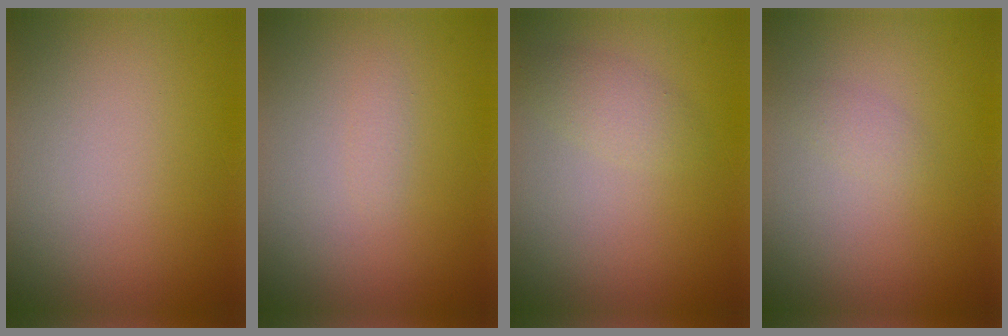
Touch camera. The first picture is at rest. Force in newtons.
{"total": 0.6, "press": 0.6, "slide": 0.1}
{"total": 1.6, "press": 1.6, "slide": 0.1}
{"total": 0.8, "press": 0.8, "slide": 0.0}